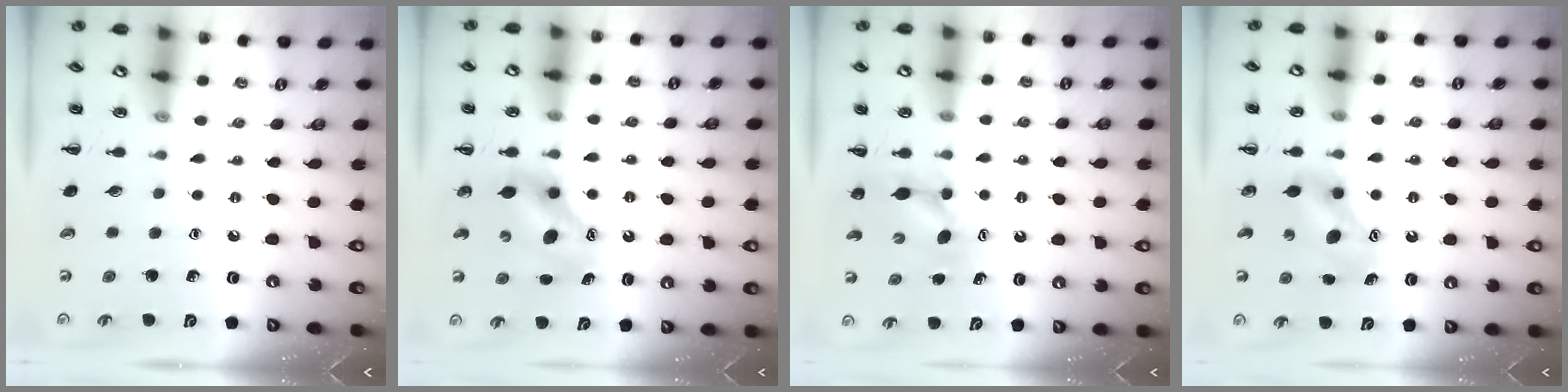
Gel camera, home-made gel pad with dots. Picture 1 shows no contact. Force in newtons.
{"total": 7.4, "press": 7.3, "slide": 1.2}
{"total": 5.2, "press": 5.2, "slide": 0.3}
{"total": 7.1, "press": 7.1, "slide": 0.4}